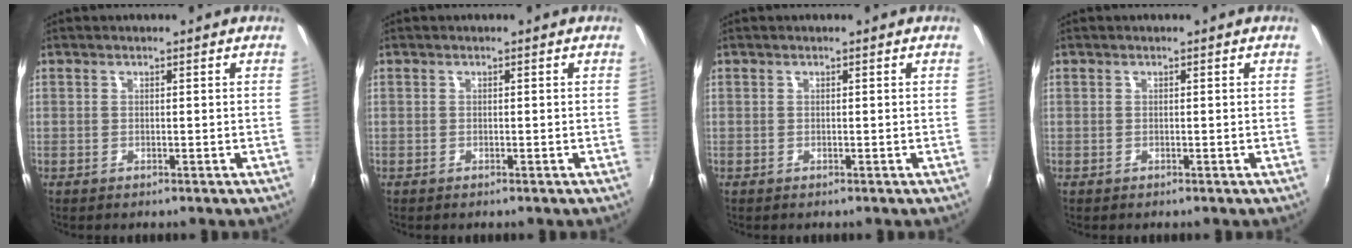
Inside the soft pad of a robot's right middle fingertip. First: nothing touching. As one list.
[{"total": 0.0}, {"total": 0.0}, {"total": 0.0}]